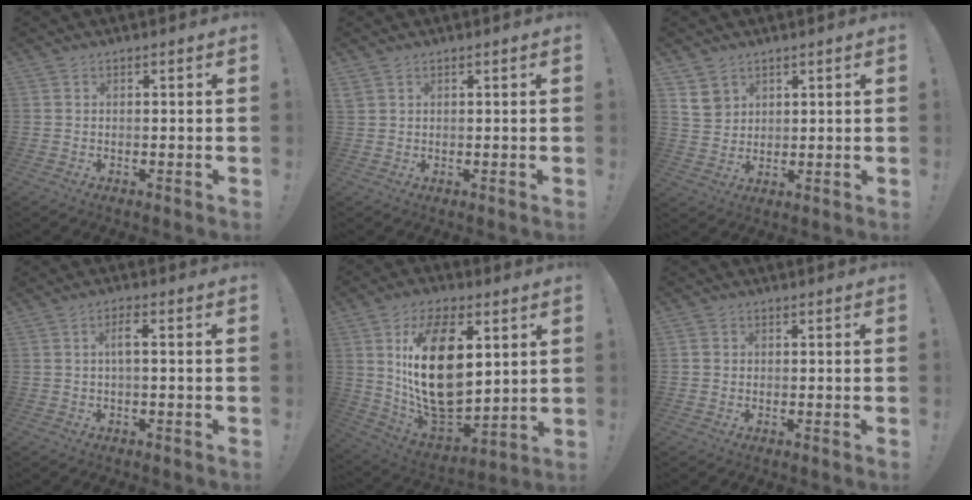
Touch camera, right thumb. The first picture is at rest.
{"total": 1.5, "force": [0.9, 1.0, 0.7], "torque": [-0.017, 0.004, 0.018]}
{"total": 6.3, "force": [3.9, 4.7, 1.4], "torque": [-0.012, -0.025, 0.076]}
{"total": 3.4, "force": [0.2, 0.7, 3.3], "torque": [-0.062, 0.006, -0.003]}
{"total": 23.4, "force": [5.6, 13.2, 18.5], "torque": [-0.347, -0.036, 0.097]}
{"total": 1.6, "force": [0.3, 1.5, 0.4], "torque": [-0.008, 0.004, 0.005]}